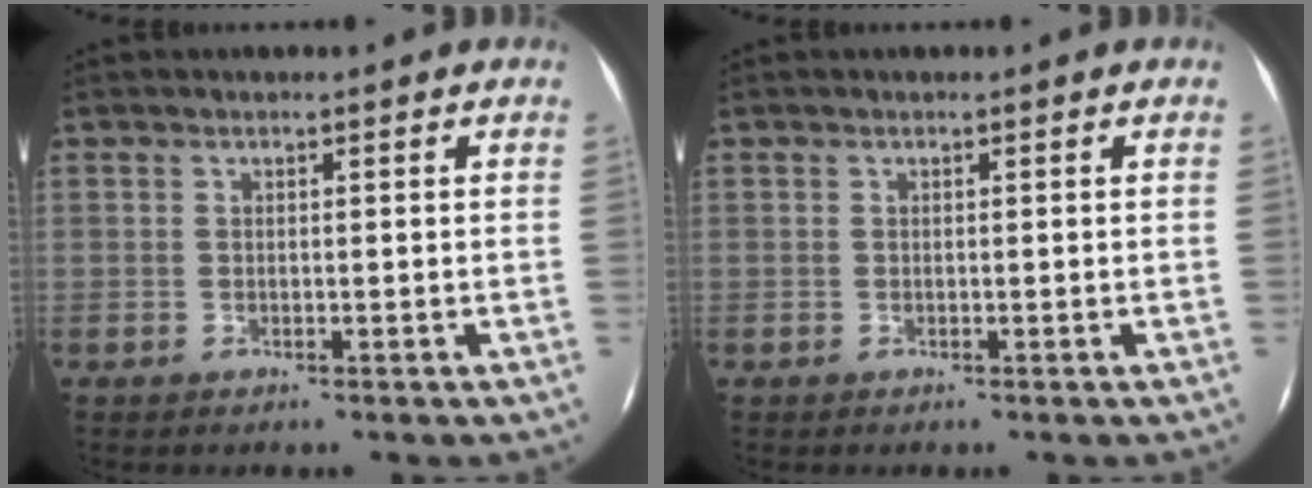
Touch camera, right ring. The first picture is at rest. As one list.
[{"total": 0.0}]